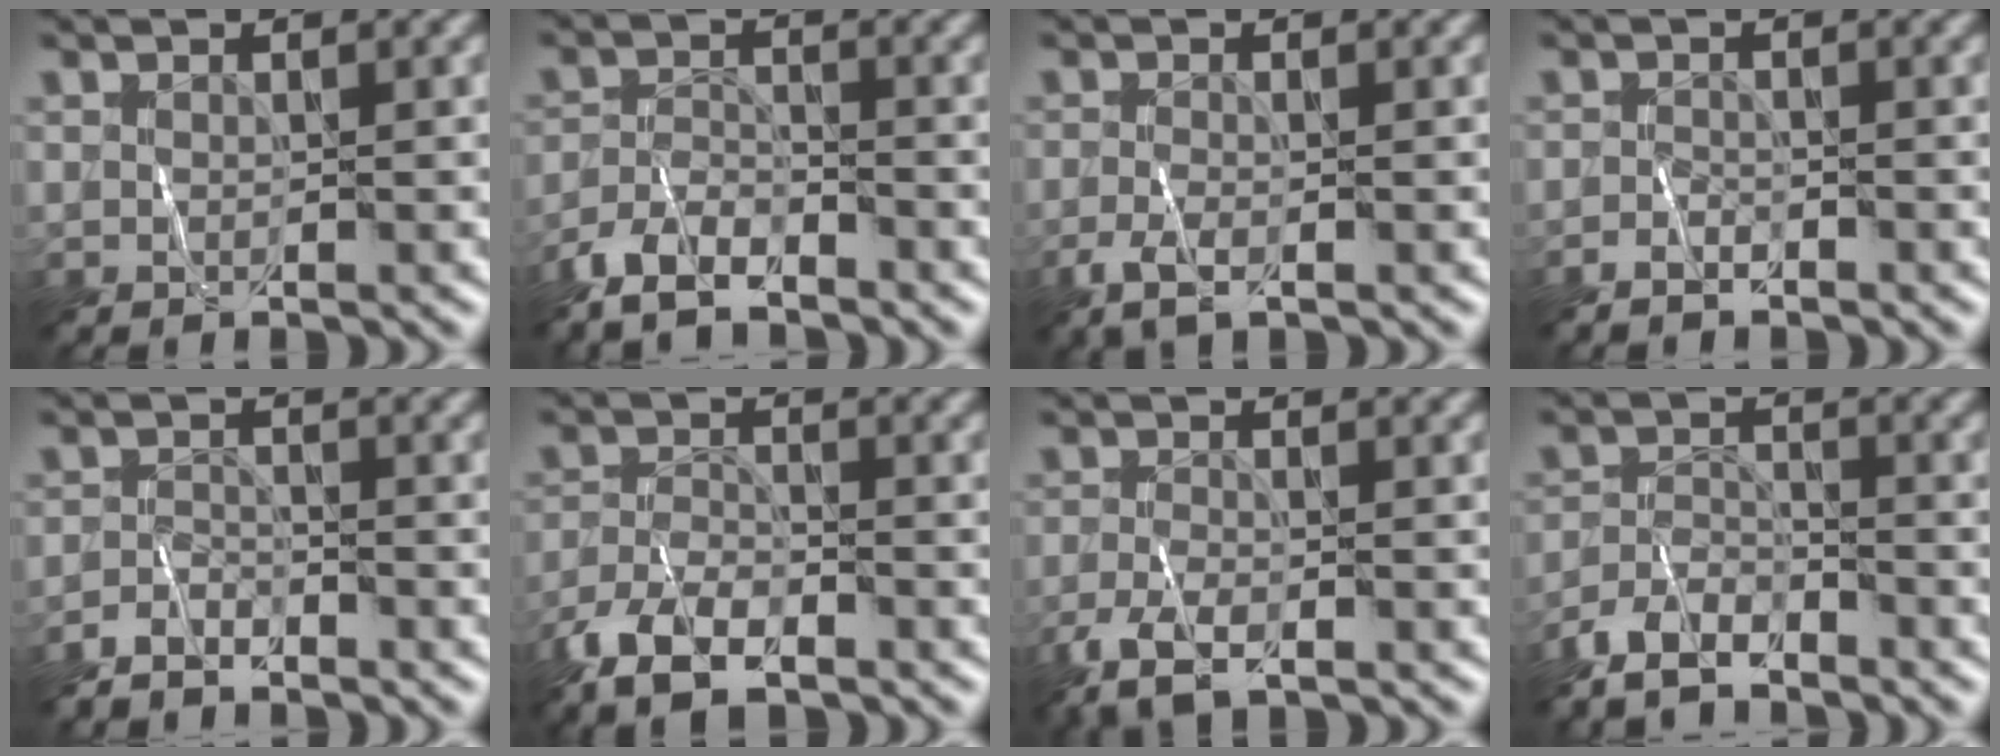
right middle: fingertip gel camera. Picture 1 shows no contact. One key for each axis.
{"total": 5.0, "fx": -4.0, "fy": 1.7, "fz": 2.6, "tx": -0.050, "ty": -0.007, "tz": -0.082}
{"total": 2.3, "fx": -1.1, "fy": 0.8, "fz": 1.9, "tx": -0.045, "ty": -0.005, "tz": -0.028}
{"total": 1.2, "fx": -1.0, "fy": 0.3, "fz": 0.5, "tx": -0.011, "ty": 0.000, "tz": -0.021}
{"total": 1.9, "fx": -1.7, "fy": 0.5, "fz": 0.5, "tx": -0.010, "ty": 0.002, "tz": -0.038}
{"total": 6.4, "fx": -4.4, "fy": 2.6, "fz": 3.9, "tx": -0.078, "ty": -0.009, "tz": -0.089}
{"total": 3.7, "fx": -2.2, "fy": 1.4, "fz": 2.6, "tx": -0.062, "ty": -0.011, "tz": -0.049}
{"total": 4.2, "fx": -3.5, "fy": 1.3, "fz": 1.9, "tx": -0.037, "ty": -0.004, "tz": -0.075}